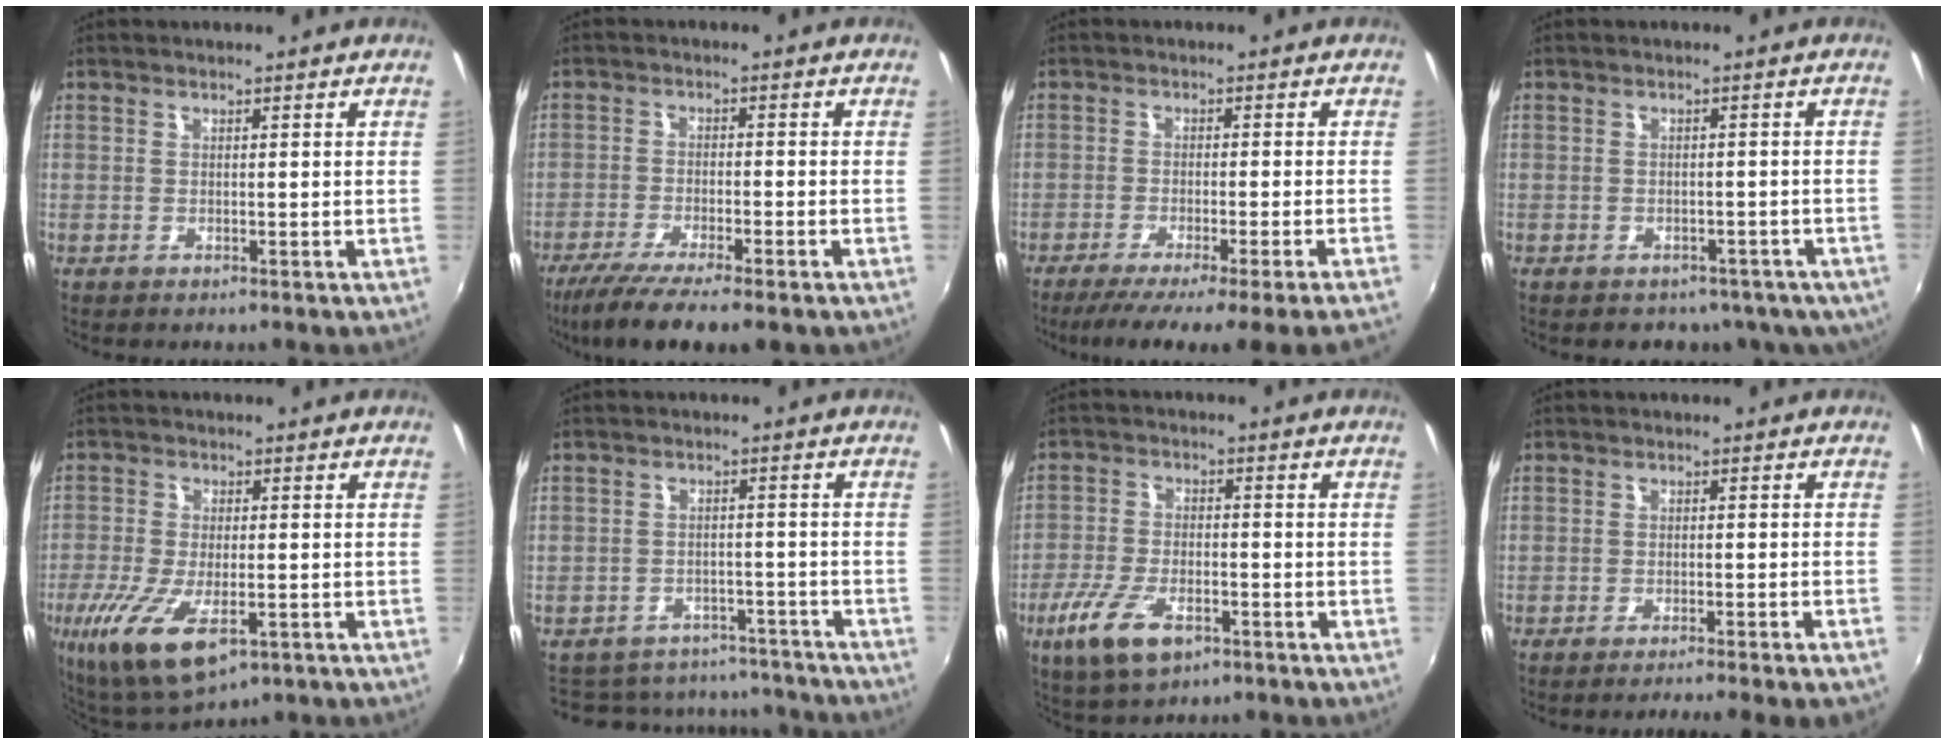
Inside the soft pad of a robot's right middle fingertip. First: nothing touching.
{"total": 10.5, "force": [-8.0, 1.4, 6.7], "torque": [-0.145, -0.037, -0.136]}
{"total": 11.4, "force": [-9.5, -1.7, 6.0], "torque": [-0.105, -0.047, -0.141]}
{"total": 10.6, "force": [-7.2, 6.6, 4.1], "torque": [-0.073, 0.000, -0.068]}
{"total": 14.4, "force": [-6.4, 6.2, 11.4], "torque": [-0.246, -0.054, -0.105]}
{"total": 13.9, "force": [-11.2, 7.9, 2.3], "torque": [-0.061, 0.055, -0.136]}
{"total": 10.3, "force": [-5.6, 4.7, 7.3], "torque": [-0.170, -0.020, -0.102]}
{"total": 6.4, "force": [-5.4, -1.3, 3.1], "torque": [-0.045, -0.015, -0.076]}